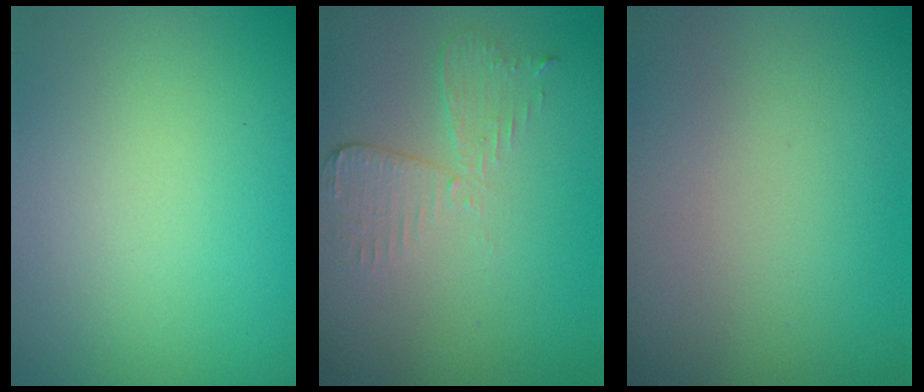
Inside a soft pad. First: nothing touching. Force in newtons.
{"total": 2.6, "press": 2.3, "slide": 1.3}
{"total": 0.0}